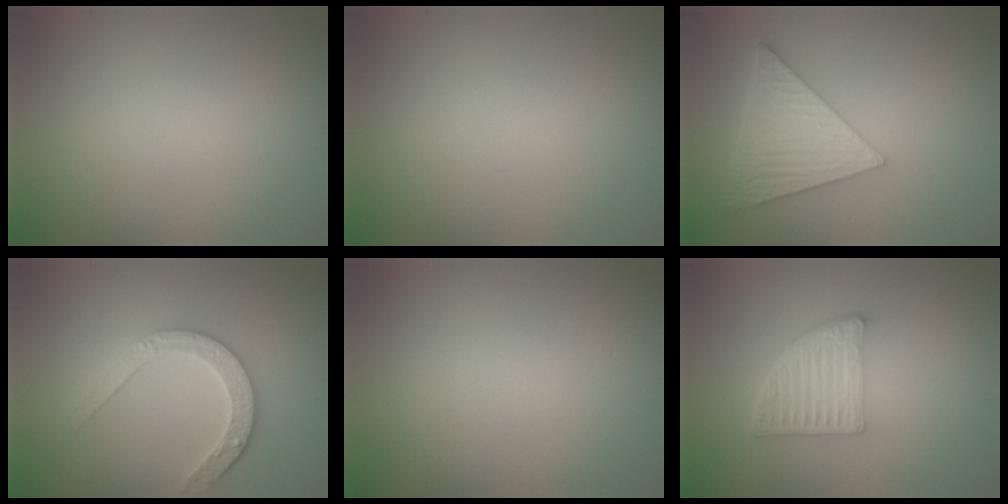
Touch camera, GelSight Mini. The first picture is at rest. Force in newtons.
{"total": 0.0}
{"total": 5.9, "press": 4.4, "slide": 3.9}
{"total": 3.2, "press": 3.1, "slide": 1.0}
{"total": 0.0}
{"total": 4.8, "press": 3.4, "slide": 3.5}